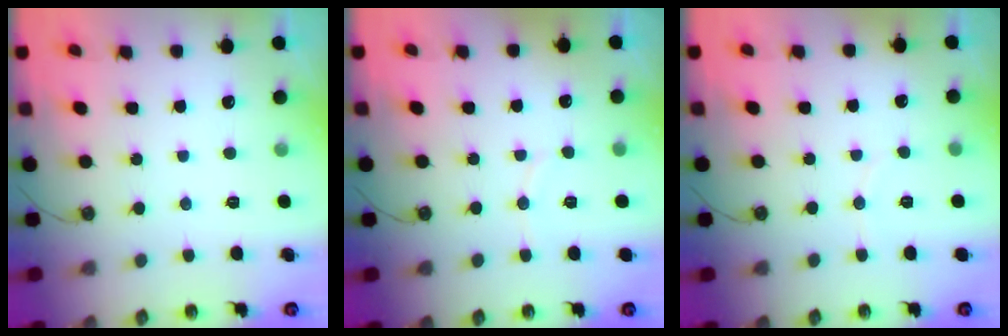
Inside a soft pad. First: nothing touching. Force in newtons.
{"total": 5.3, "press": 5.3, "slide": 0.6}
{"total": 3.3, "press": 3.3, "slide": 0.4}